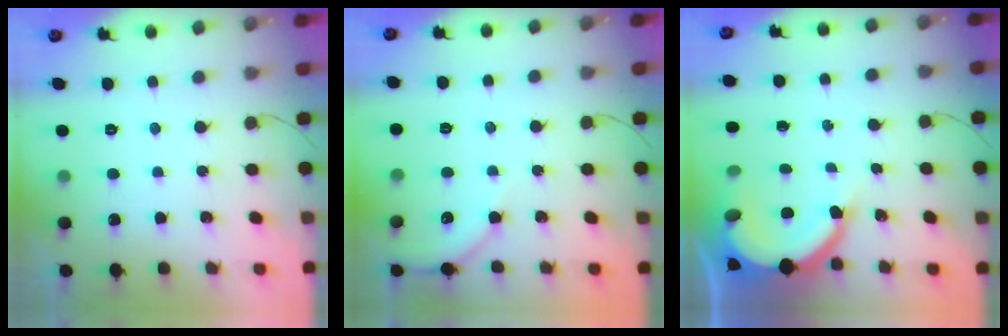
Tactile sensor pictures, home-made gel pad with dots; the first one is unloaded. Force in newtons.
{"total": 5.9, "press": 5.8, "slide": 0.8}
{"total": 12.6, "press": 12.5, "slide": 1.5}